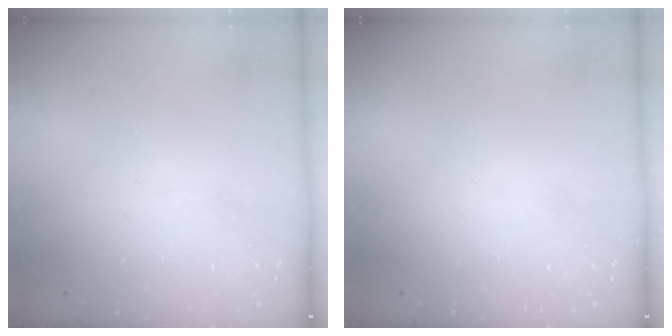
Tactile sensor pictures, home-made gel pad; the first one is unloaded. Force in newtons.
{"total": 0.0}